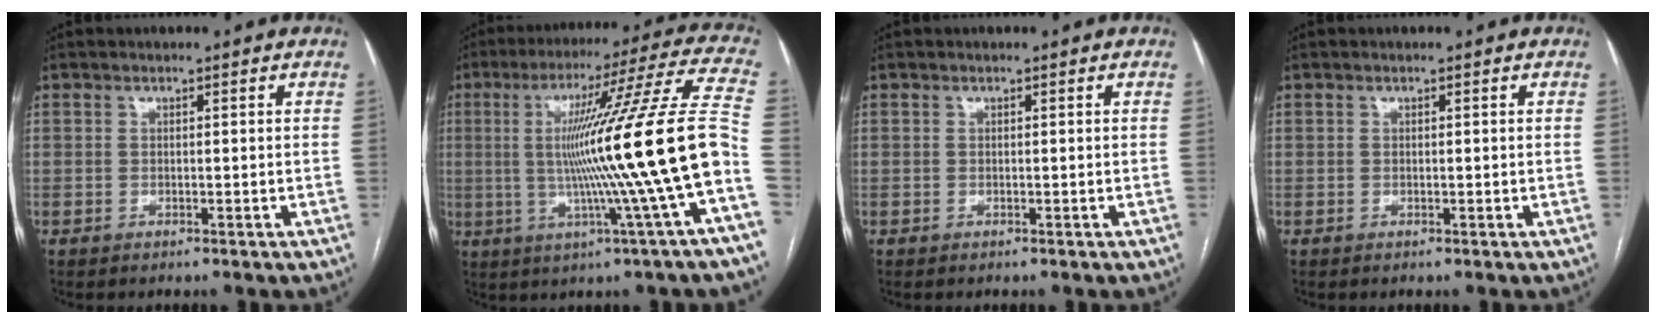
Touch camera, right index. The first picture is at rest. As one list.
[{"total": 21.4, "force": [-2.2, -2.8, 21.1], "torque": [-0.308, -0.003, -0.053]}, {"total": 0.0}, {"total": 0.0}]